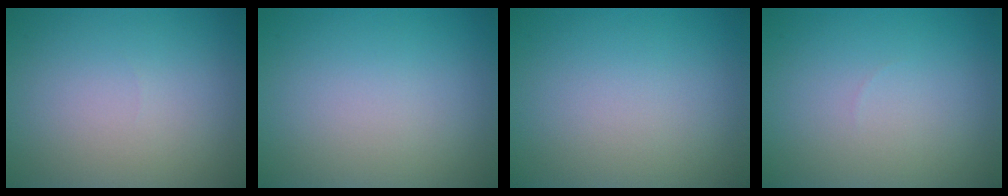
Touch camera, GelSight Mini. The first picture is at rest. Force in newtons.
{"total": 0.0}
{"total": 0.0}
{"total": 0.0}